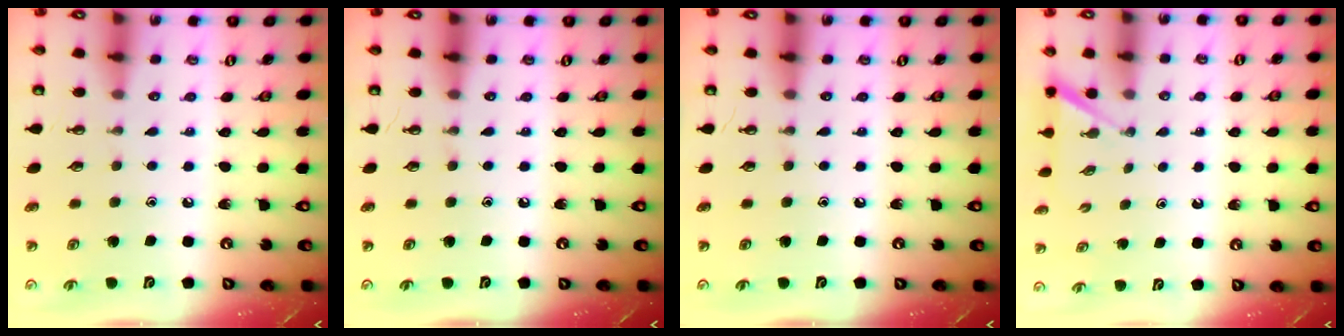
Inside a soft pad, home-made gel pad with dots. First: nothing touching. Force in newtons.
{"total": 0.0}
{"total": 0.0}
{"total": 1.2, "press": 1.2, "slide": 0.1}